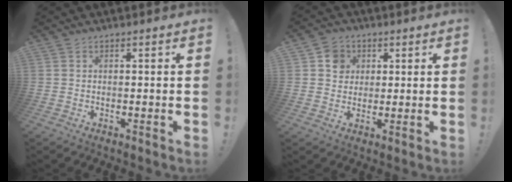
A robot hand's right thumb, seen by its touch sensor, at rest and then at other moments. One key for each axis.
{"total": 6.8, "fx": 2.1, "fy": 6.2, "fz": 1.8, "tx": -0.029, "ty": 0.003, "tz": 0.044}